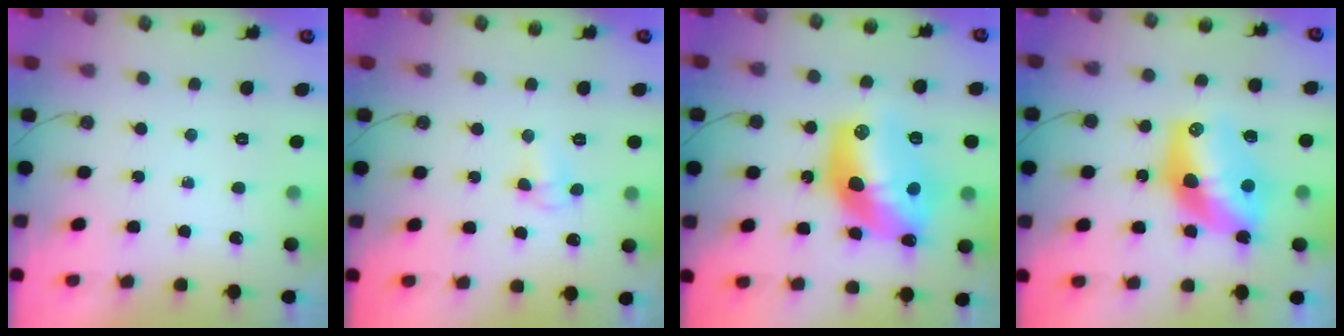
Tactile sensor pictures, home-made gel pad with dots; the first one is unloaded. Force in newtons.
{"total": 5.4, "press": 5.4, "slide": 0.7}
{"total": 18.2, "press": 18.2, "slide": 1.4}
{"total": 14.7, "press": 14.7, "slide": 1.0}